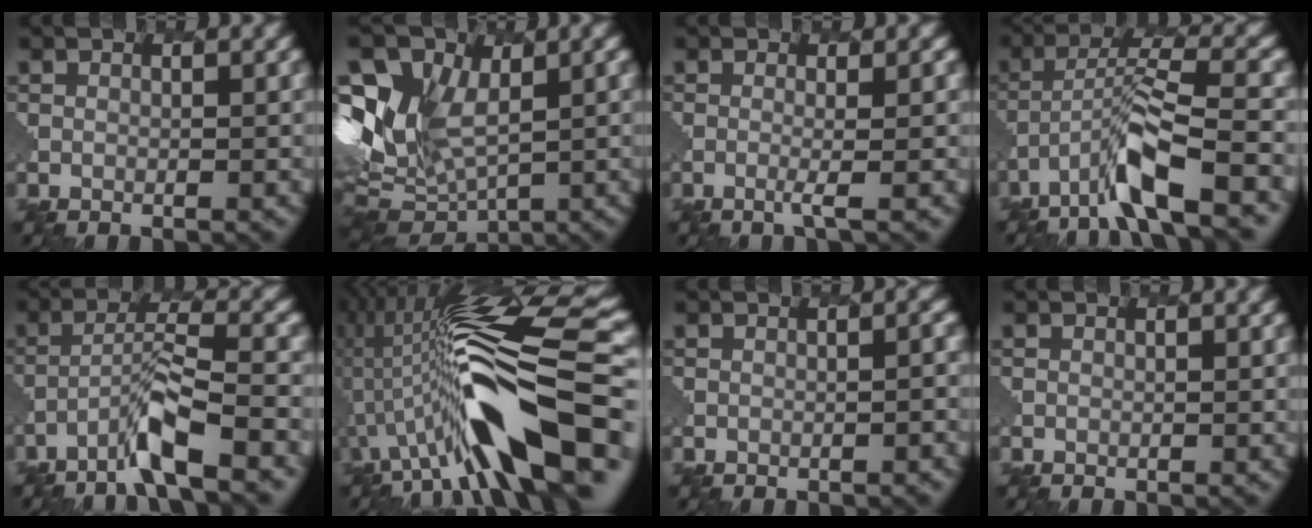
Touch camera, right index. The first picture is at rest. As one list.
[{"total": 7.9, "force": [3.5, 5.5, 4.4], "torque": [-0.108, 0.016, 0.048]}, {"total": 1.7, "force": [0.5, -1.6, -0.1], "torque": [-0.010, 0.017, -0.016]}, {"total": 5.1, "force": [-4.3, -0.8, 2.5], "torque": [-0.084, 0.033, -0.110]}, {"total": 4.3, "force": [-3.8, -1.3, 1.6], "torque": [-0.062, 0.032, -0.101]}, {"total": 10.8, "force": [-1.1, 2.2, 10.5], "torque": [-0.226, 0.052, -0.055]}, {"total": 1.8, "force": [-0.4, 0.5, 1.7], "torque": [-0.003, 0.009, -0.004]}, {"total": 0.0}]